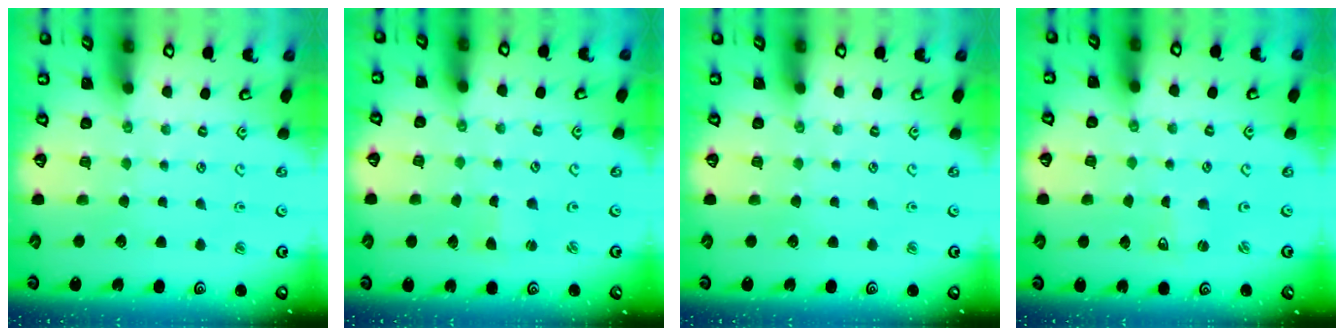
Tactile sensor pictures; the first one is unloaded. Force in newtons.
{"total": 1.4, "press": 1.4, "slide": 0.3}
{"total": 0.0}
{"total": 0.8, "press": 0.7, "slide": 0.2}